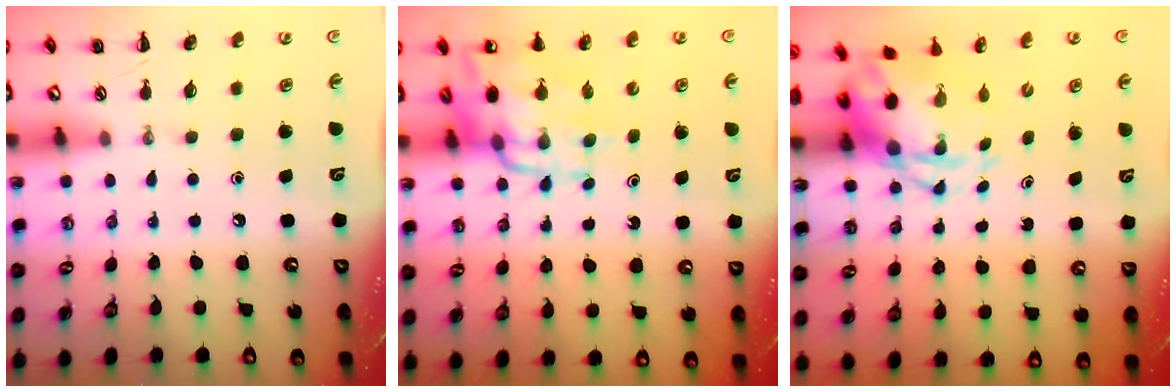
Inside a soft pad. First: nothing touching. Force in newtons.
{"total": 13.5, "press": 13.1, "slide": 3.4}
{"total": 4.3, "press": 4.1, "slide": 1.1}